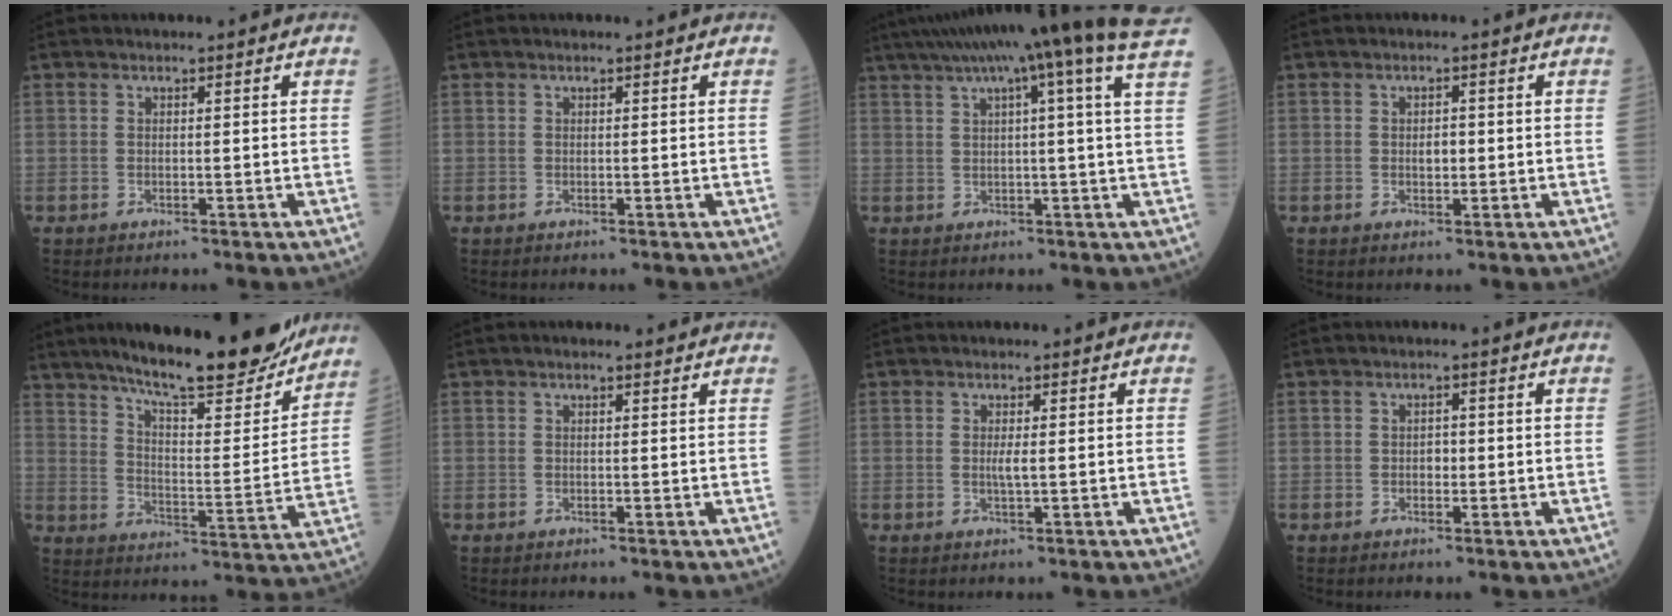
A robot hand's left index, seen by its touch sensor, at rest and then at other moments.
{"total": 0.0}
{"total": 15.9, "force": [11.0, -2.0, 11.3], "torque": [-0.177, 0.020, 0.135]}
{"total": 1.7, "force": [-0.3, 0.9, 1.4], "torque": [-0.023, -0.003, -0.004]}
{"total": 21.7, "force": [18.4, 3.0, 11.1], "torque": [-0.169, -0.021, 0.260]}
{"total": 0.8, "force": [0.5, 0.3, 0.5], "torque": [-0.015, 0.004, 0.006]}
{"total": 1.5, "force": [-0.2, 0.0, 1.4], "torque": [-0.034, -0.006, -0.002]}
{"total": 1.3, "force": [-0.4, 0.9, 0.9], "torque": [-0.013, -0.001, -0.007]}